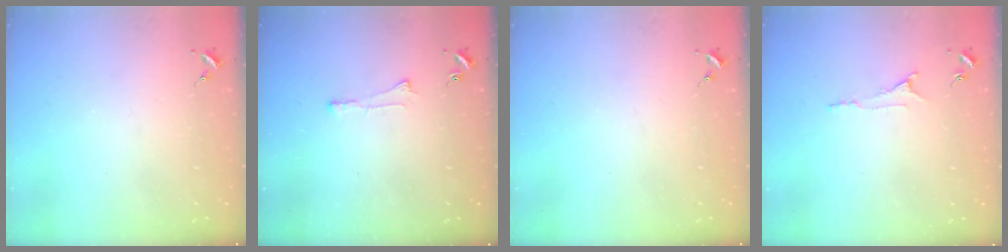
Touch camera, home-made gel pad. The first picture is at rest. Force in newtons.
{"total": 4.3, "press": 4.3, "slide": 0.5}
{"total": 0.0}
{"total": 5.3, "press": 5.3, "slide": 0.6}